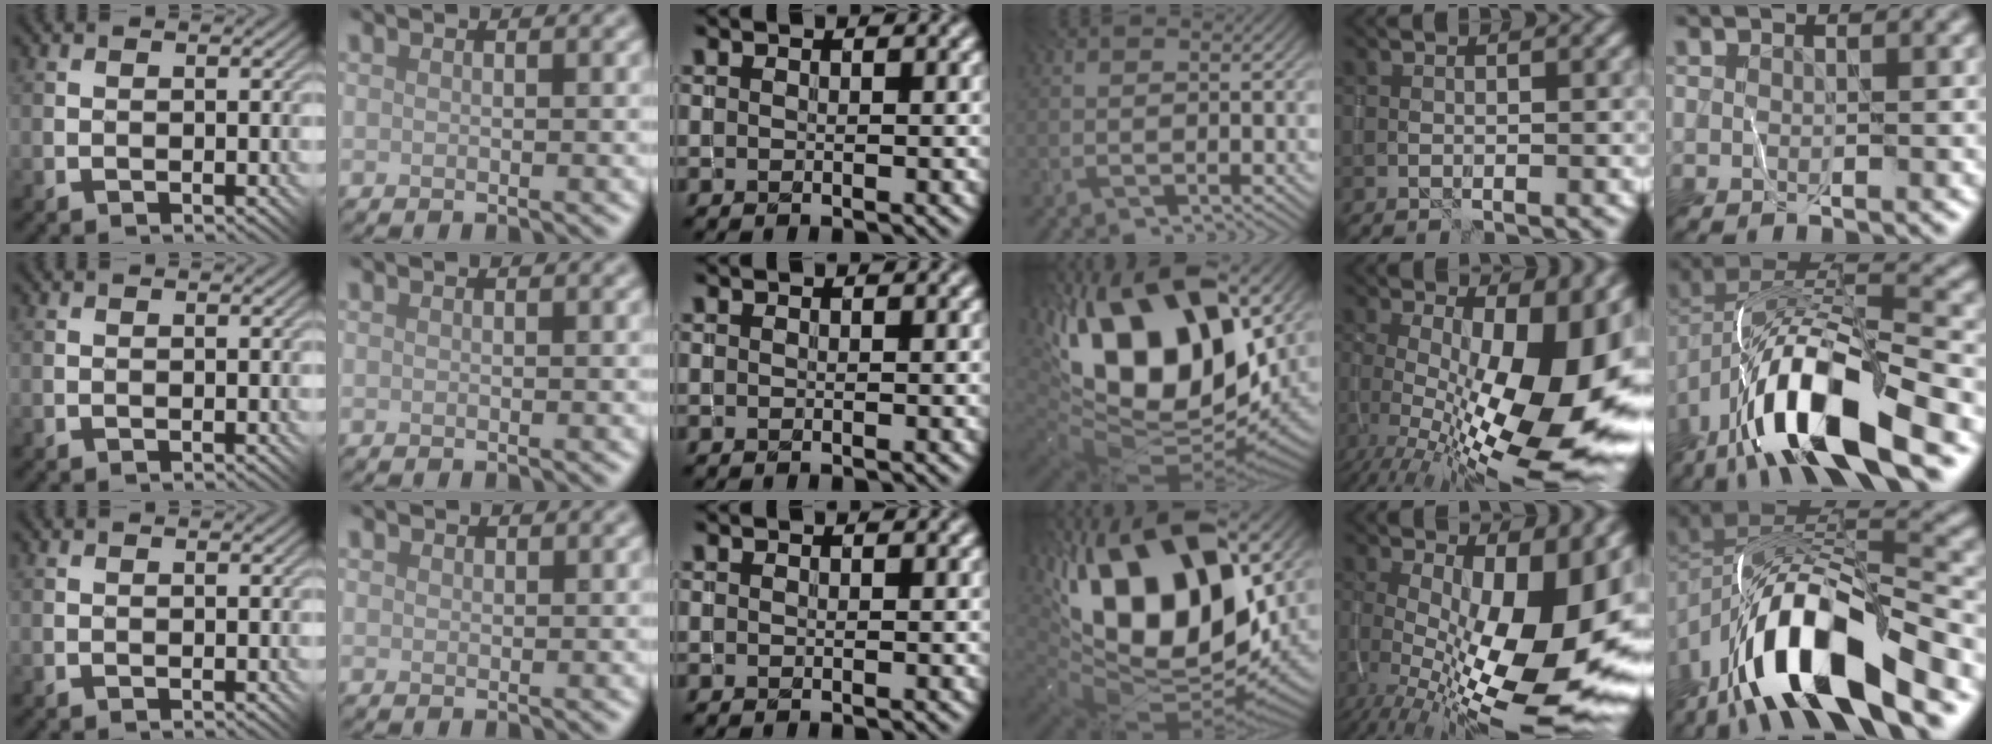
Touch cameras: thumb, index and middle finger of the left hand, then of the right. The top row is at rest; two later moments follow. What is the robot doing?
{"motion": "wrap", "object": "yarn"}